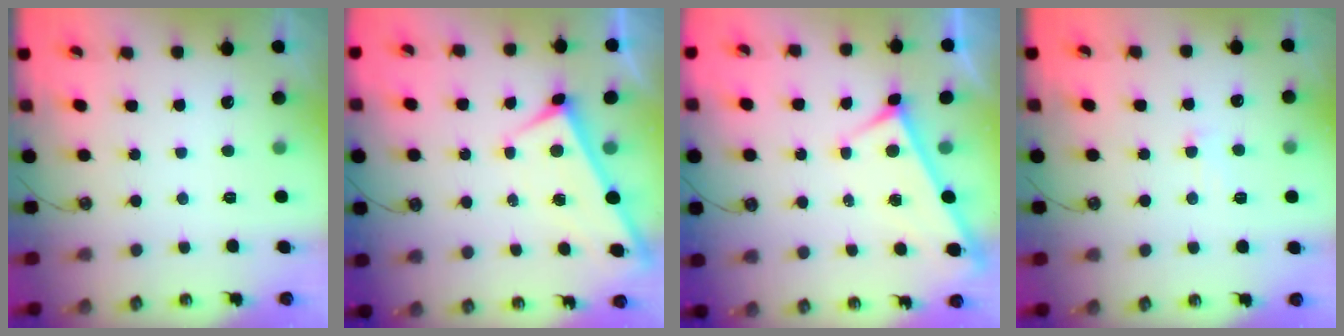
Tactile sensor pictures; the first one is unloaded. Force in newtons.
{"total": 1.7, "press": 1.7, "slide": 0.1}
{"total": 3.9, "press": 3.9, "slide": 0.4}
{"total": 1.0, "press": 0.4, "slide": 0.9}